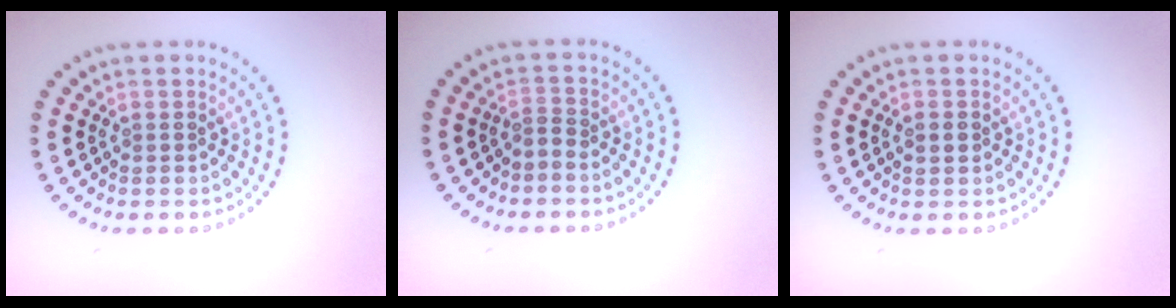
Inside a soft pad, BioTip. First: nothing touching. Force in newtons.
{"total": 1.1, "press": 0.3, "slide": 1.0}
{"total": 0.8, "press": 0.8, "slide": 0.1}